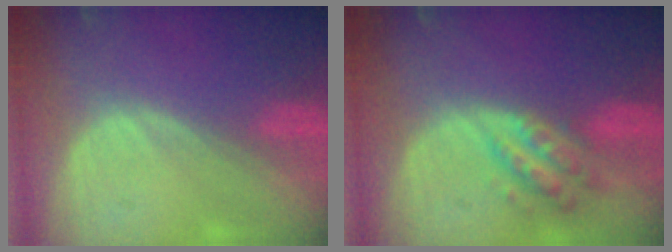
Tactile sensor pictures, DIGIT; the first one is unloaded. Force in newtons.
{"total": 6.2, "press": 5.6, "slide": 2.6}